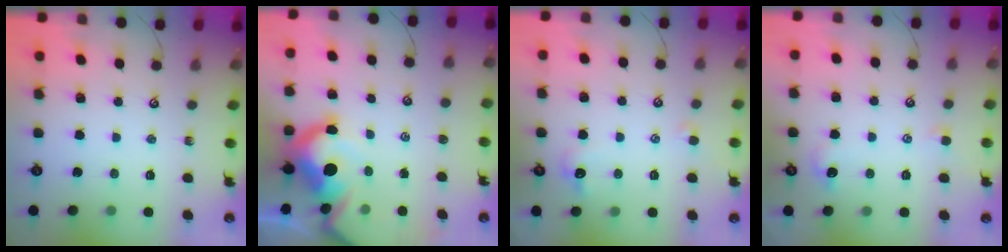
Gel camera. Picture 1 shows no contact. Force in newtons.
{"total": 13.3, "press": 13.2, "slide": 1.7}
{"total": 2.2, "press": 2.0, "slide": 0.8}
{"total": 1.7, "press": 1.6, "slide": 0.6}